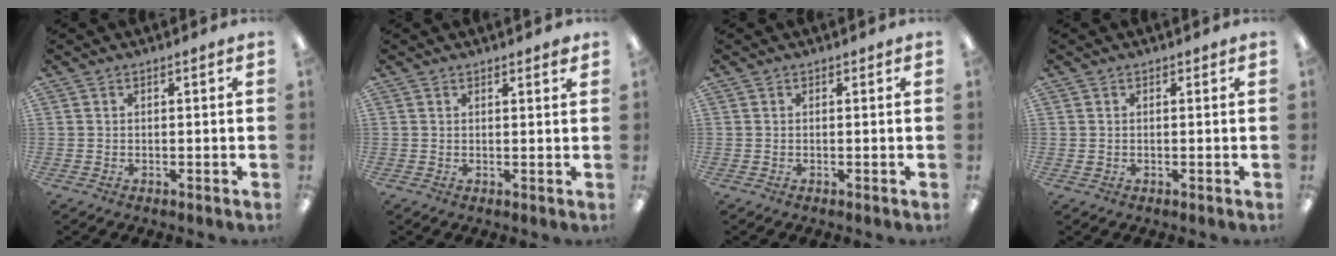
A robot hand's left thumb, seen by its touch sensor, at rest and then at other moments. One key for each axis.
{"total": 1.2, "fx": 1.2, "fy": 0.3, "fz": 0.3, "tx": 0.001, "ty": -0.003, "tz": 0.019}
{"total": 0.0}
{"total": 0.8, "fx": 0.3, "fy": 0.7, "fz": 0.1, "tx": -0.001, "ty": 0.005, "tz": 0.004}